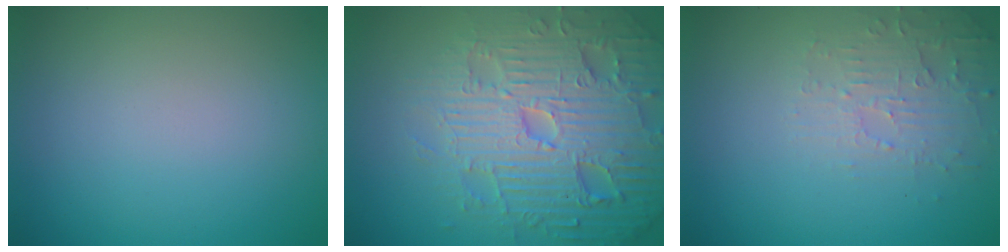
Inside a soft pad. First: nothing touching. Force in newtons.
{"total": 7.8, "press": 7.6, "slide": 1.7}
{"total": 2.8, "press": 2.7, "slide": 0.6}